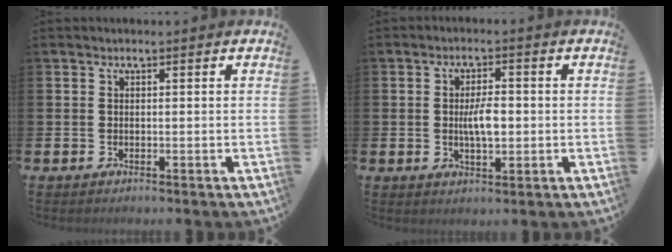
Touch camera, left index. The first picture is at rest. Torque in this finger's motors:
{"motor_torque": [0.15, 0.14, 0.25, 0.13]}